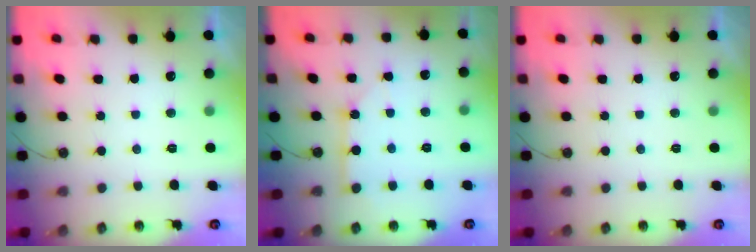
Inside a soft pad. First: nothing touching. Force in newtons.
{"total": 3.8, "press": 3.8, "slide": 0.3}
{"total": 0.0}